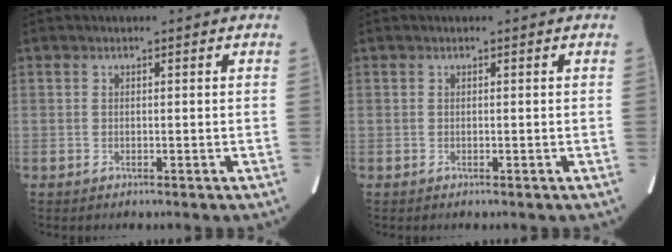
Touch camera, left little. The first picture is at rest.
{"total": 0.0}